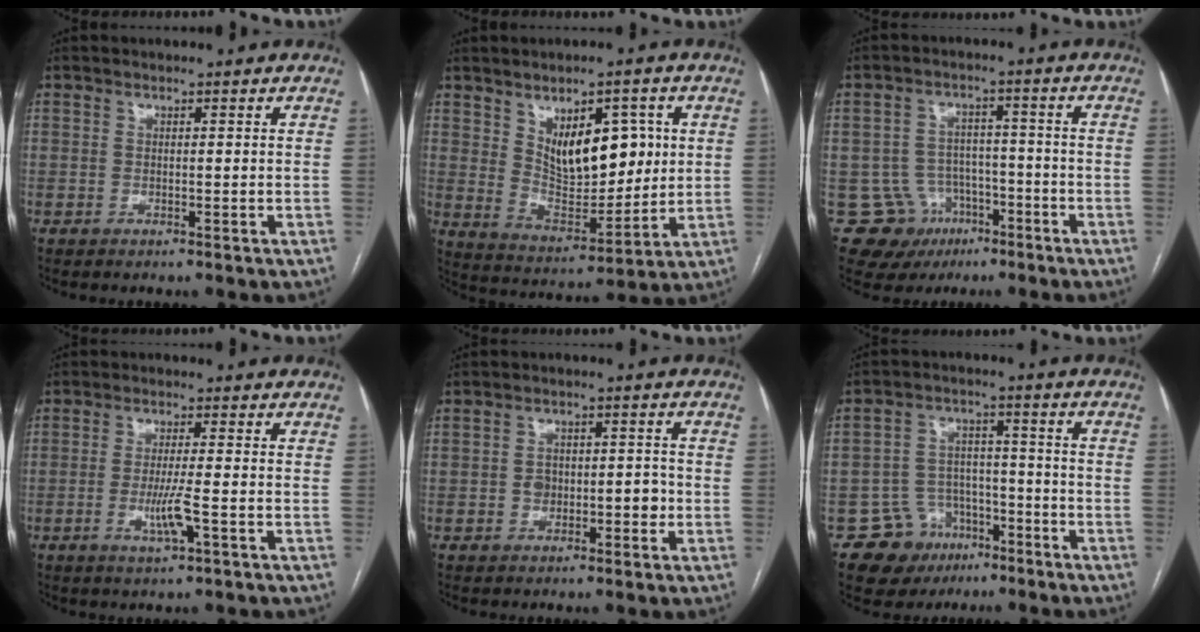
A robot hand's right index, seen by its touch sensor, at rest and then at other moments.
{"total": 12.3, "force": [3.7, 6.1, 10.0], "torque": [-0.162, 0.004, 0.074]}
{"total": 9.5, "force": [-4.6, 8.3, 1.2], "torque": [-0.019, 0.024, -0.057]}
{"total": 4.7, "force": [-1.5, 0.0, 4.4], "torque": [-0.087, -0.010, -0.027]}
{"total": 4.4, "force": [-0.9, 2.9, 3.2], "torque": [-0.046, 0.020, -0.009]}
{"total": 9.1, "force": [-5.4, 7.3, 1.4], "torque": [-0.015, 0.037, -0.075]}